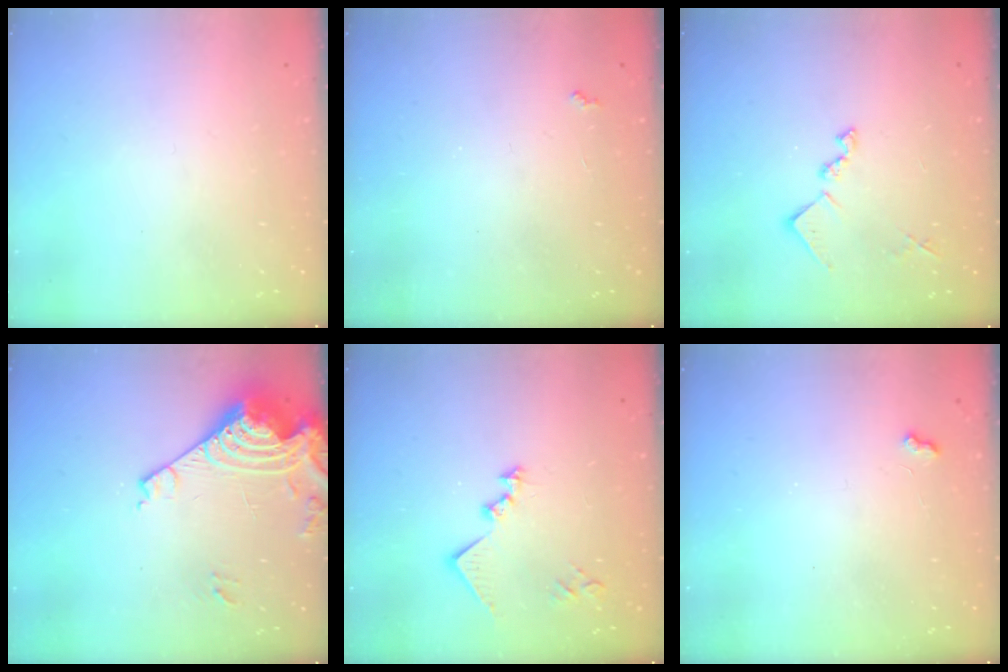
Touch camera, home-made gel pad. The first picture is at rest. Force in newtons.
{"total": 2.7, "press": 2.6, "slide": 0.4}
{"total": 10.8, "press": 10.8, "slide": 0.6}
{"total": 17.1, "press": 17.0, "slide": 1.5}
{"total": 11.3, "press": 11.3, "slide": 0.9}
{"total": 1.8, "press": 1.8, "slide": 0.4}